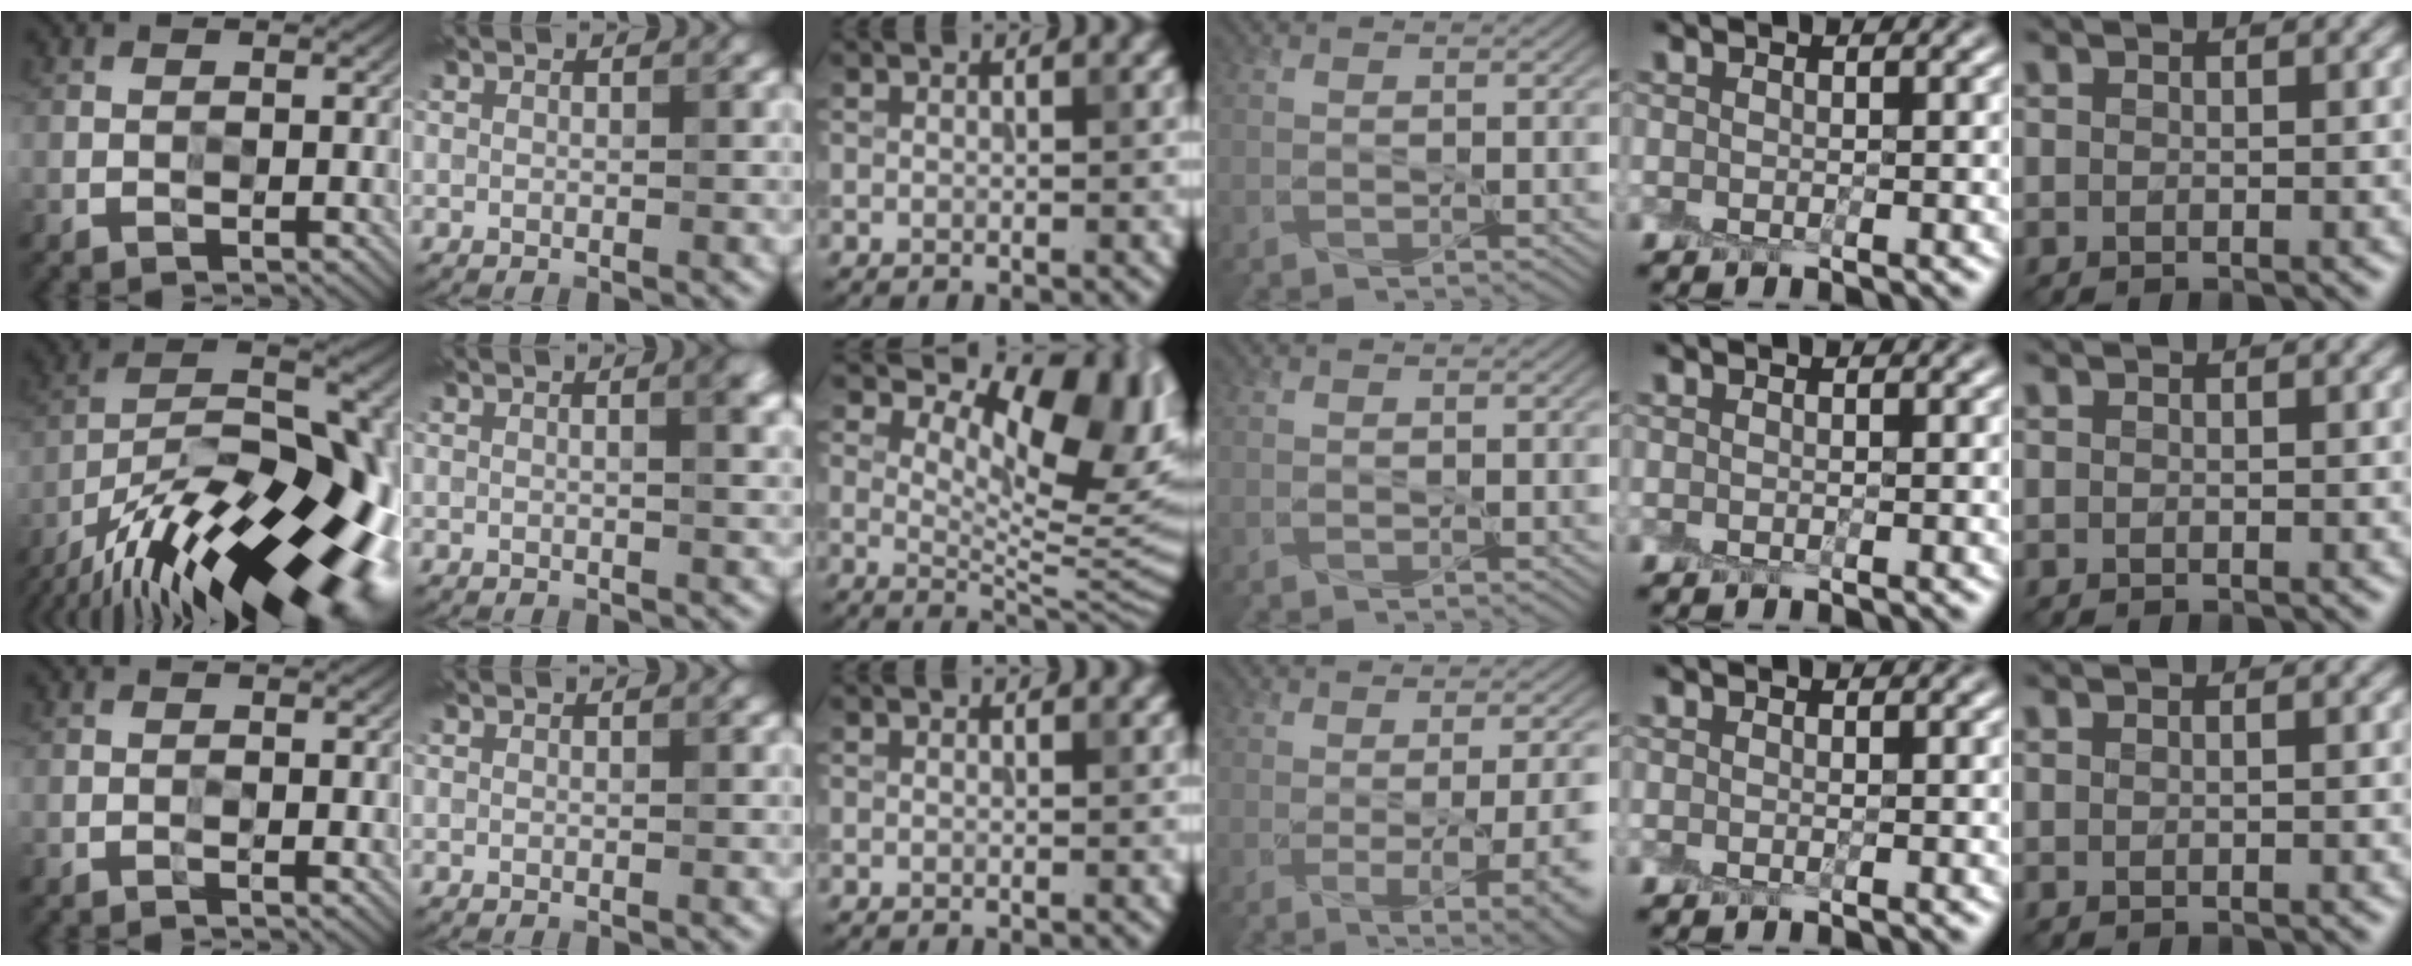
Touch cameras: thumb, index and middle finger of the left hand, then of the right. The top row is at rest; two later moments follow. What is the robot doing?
{"motion": "peel", "object": "cling film"}